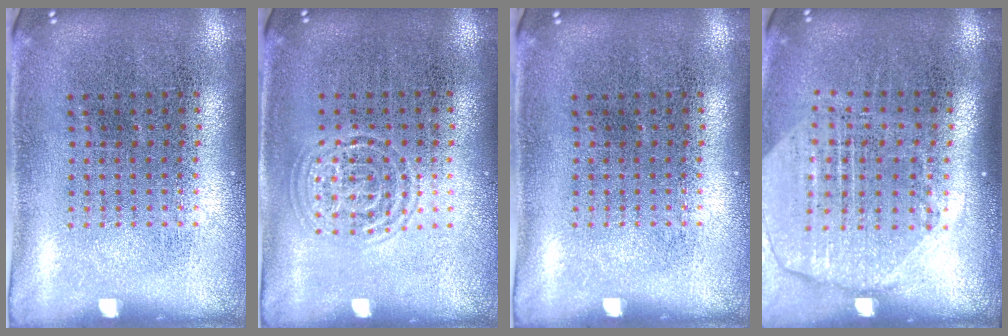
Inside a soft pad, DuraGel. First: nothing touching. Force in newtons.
{"total": 1.3, "press": 1.3, "slide": 0.2}
{"total": 0.0}
{"total": 1.9, "press": 1.7, "slide": 0.9}